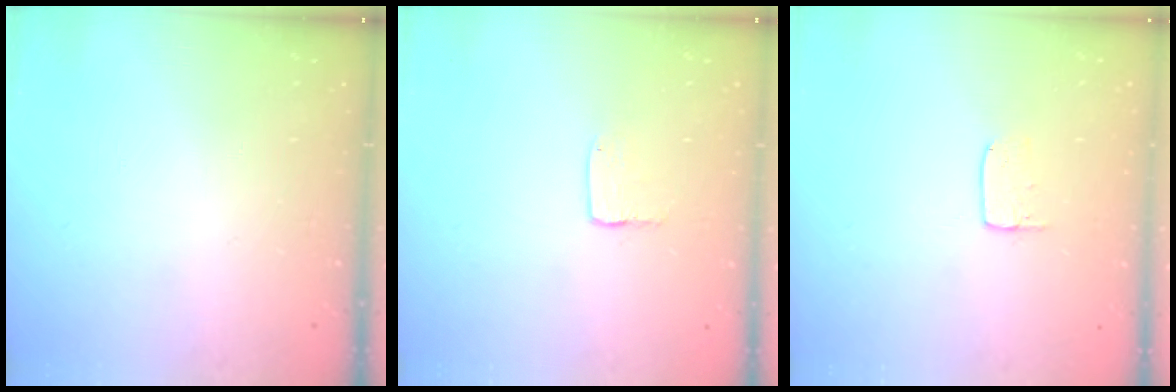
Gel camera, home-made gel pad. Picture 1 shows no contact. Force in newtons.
{"total": 3.2, "press": 3.2, "slide": 0.2}
{"total": 3.4, "press": 3.4, "slide": 0.3}